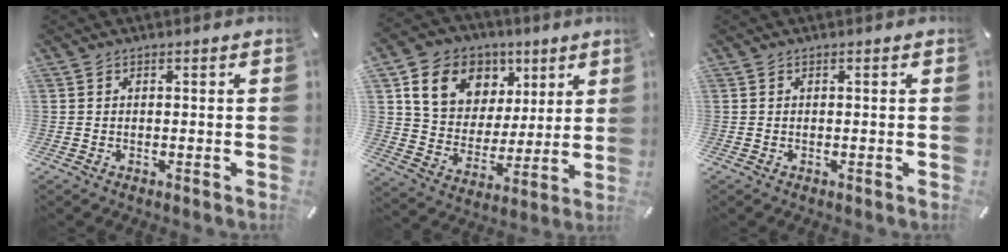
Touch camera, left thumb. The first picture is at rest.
{"total": 14.6, "force": [7.0, 11.6, 5.4], "torque": [-0.099, -0.022, 0.136]}
{"total": 0.0}